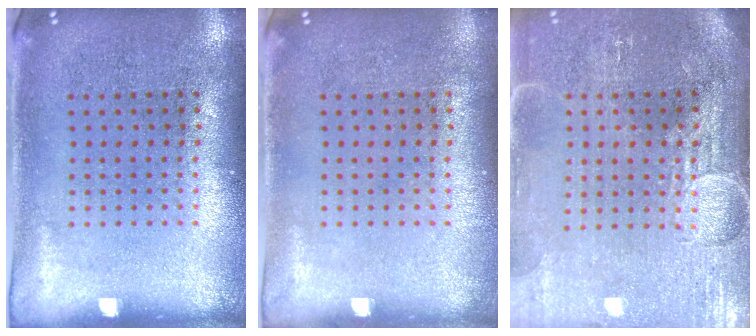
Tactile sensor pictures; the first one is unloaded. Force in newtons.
{"total": 0.0}
{"total": 3.8, "press": 3.4, "slide": 1.6}